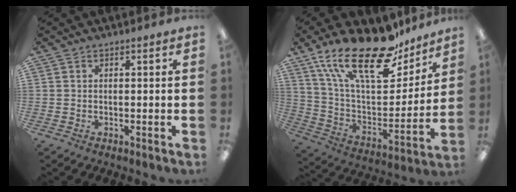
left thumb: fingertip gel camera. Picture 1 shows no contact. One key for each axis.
{"total": 26.1, "fx": 17.8, "fy": 10.4, "fz": 15.9, "tx": -0.277, "ty": -0.105, "tz": 0.307}